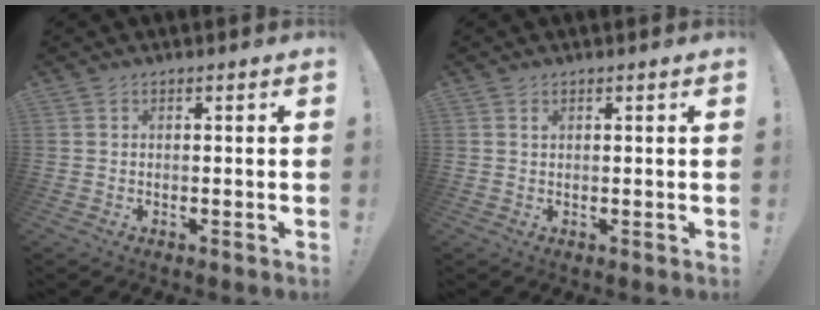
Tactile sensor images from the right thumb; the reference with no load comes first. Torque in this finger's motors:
{"motor_torque": [0.01, 0.04, -0.03, -0.09, 0.00]}